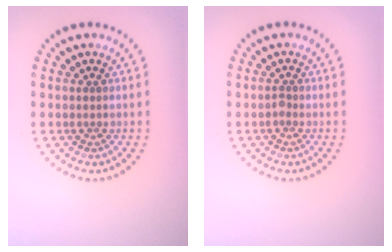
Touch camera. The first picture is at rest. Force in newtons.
{"total": 0.6, "press": 0.5, "slide": 0.4}